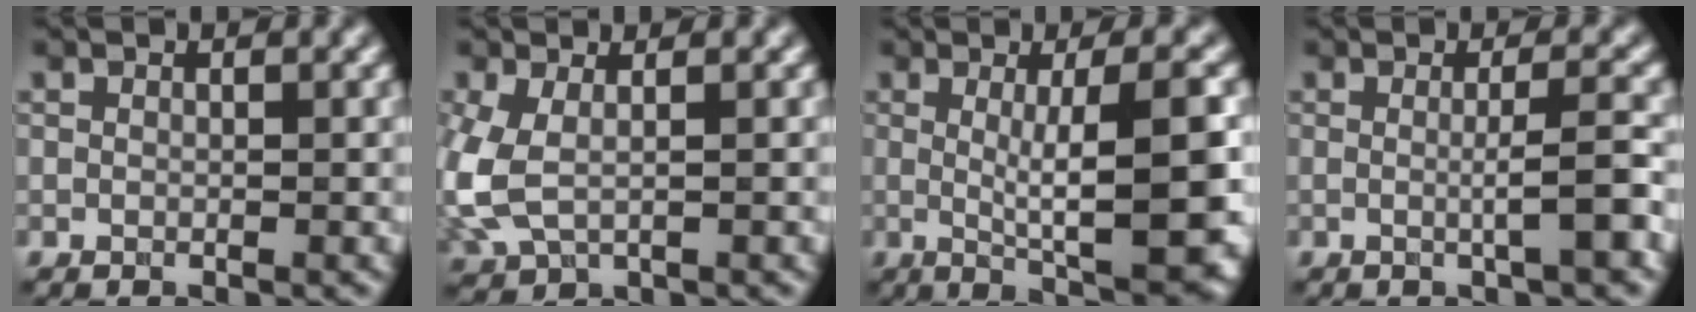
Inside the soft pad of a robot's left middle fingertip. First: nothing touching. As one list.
[{"total": 4.1, "force": [-0.1, 2.3, 3.4], "torque": [-0.100, -0.004, -0.002]}, {"total": 8.9, "force": [-0.1, 2.0, 8.7], "torque": [-0.110, -0.003, 0.000]}, {"total": 3.1, "force": [-0.3, 0.5, 3.0], "torque": [-0.044, -0.002, -0.013]}]